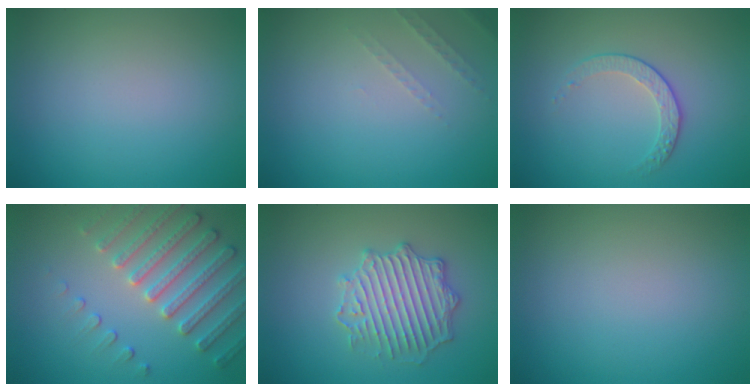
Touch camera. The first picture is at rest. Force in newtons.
{"total": 1.3, "press": 1.2, "slide": 0.4}
{"total": 1.8, "press": 1.3, "slide": 1.3}
{"total": 4.6, "press": 4.2, "slide": 1.9}
{"total": 4.1, "press": 4.1, "slide": 0.3}
{"total": 0.0}